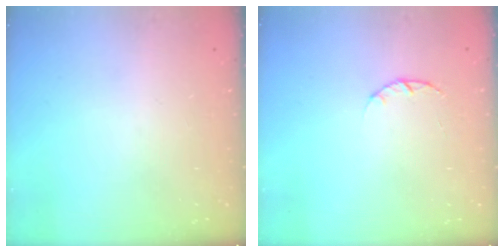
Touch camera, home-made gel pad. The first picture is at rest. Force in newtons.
{"total": 1.4, "press": 1.3, "slide": 0.3}